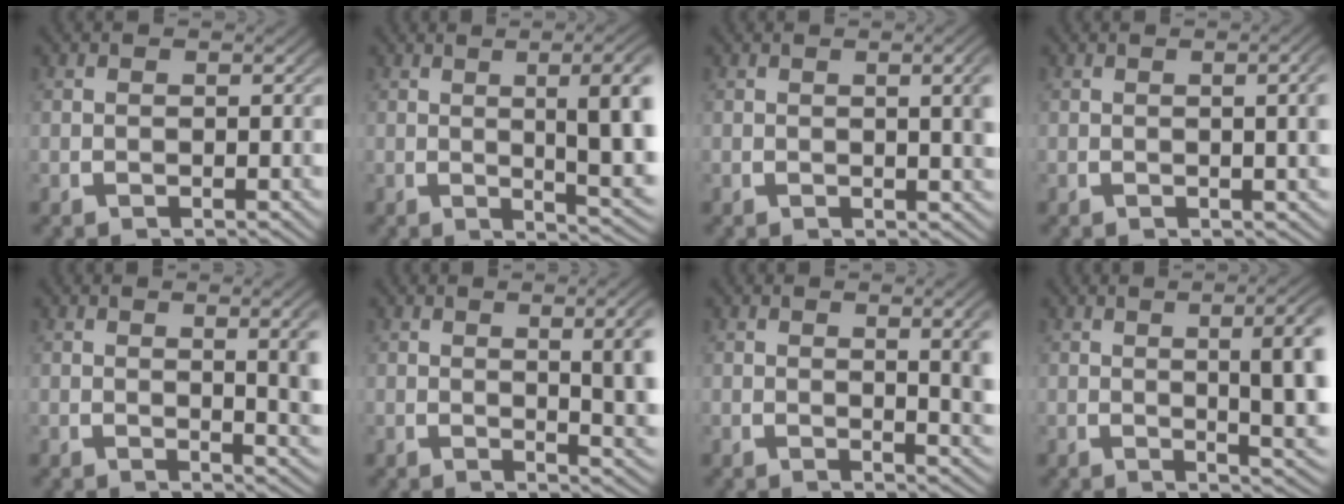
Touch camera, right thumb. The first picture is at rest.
{"total": 8.8, "force": [0.6, 3.6, 8.0], "torque": [-0.099, -0.005, 0.012]}
{"total": 2.5, "force": [0.4, 0.5, 2.4], "torque": [-0.024, -0.001, 0.008]}
{"total": 2.8, "force": [0.3, 0.6, 2.8], "torque": [-0.026, 0.006, 0.002]}
{"total": 4.0, "force": [0.8, 1.0, 3.8], "torque": [-0.039, -0.003, 0.014]}
{"total": 5.5, "force": [0.6, 2.0, 5.1], "torque": [-0.054, -0.003, 0.013]}
{"total": 3.6, "force": [0.8, 0.8, 3.4], "torque": [-0.035, -0.005, 0.016]}
{"total": 7.9, "force": [0.6, 3.1, 7.3], "torque": [-0.085, 0.000, 0.012]}